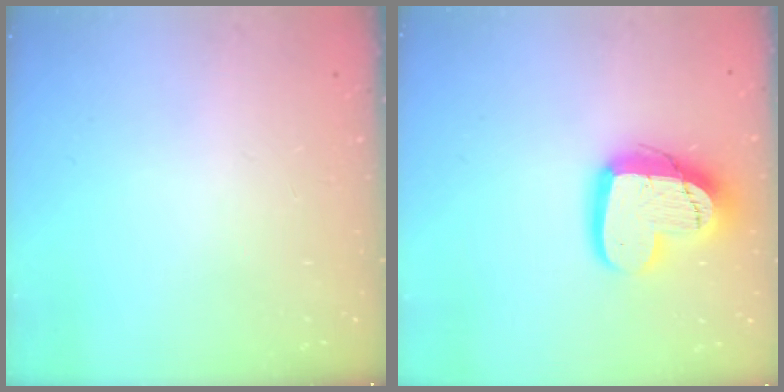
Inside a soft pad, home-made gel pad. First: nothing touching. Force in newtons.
{"total": 16.4, "press": 16.3, "slide": 1.4}